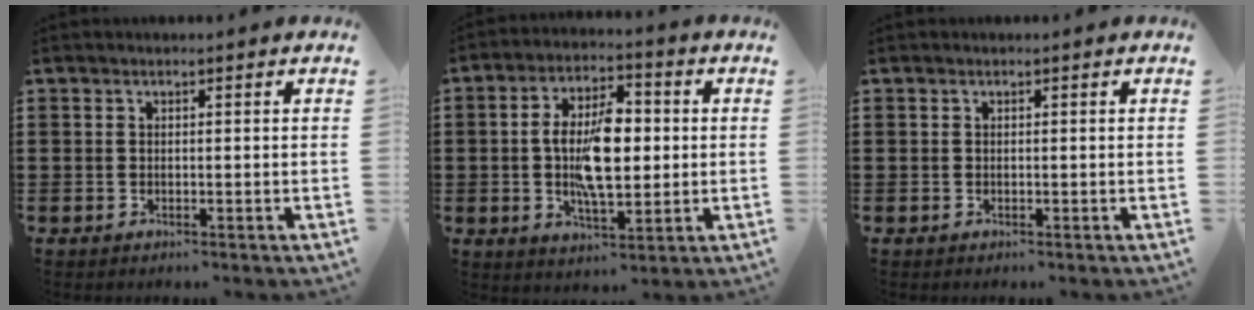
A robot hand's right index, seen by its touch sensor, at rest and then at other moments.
{"total": 10.0, "force": [-0.2, 4.5, 9.0], "torque": [-0.183, 0.002, -0.012]}
{"total": 0.0}